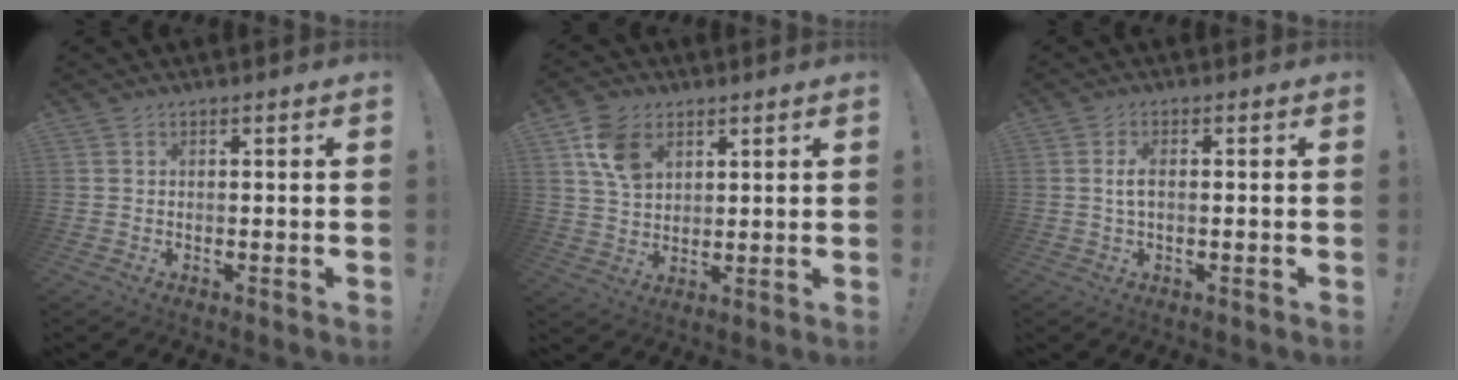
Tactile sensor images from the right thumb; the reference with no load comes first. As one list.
[{"total": 10.2, "force": [4.8, 7.2, 5.4], "torque": [-0.088, -0.009, 0.097]}, {"total": 3.0, "force": [0.0, 0.9, 2.8], "torque": [-0.052, -0.001, -0.004]}]